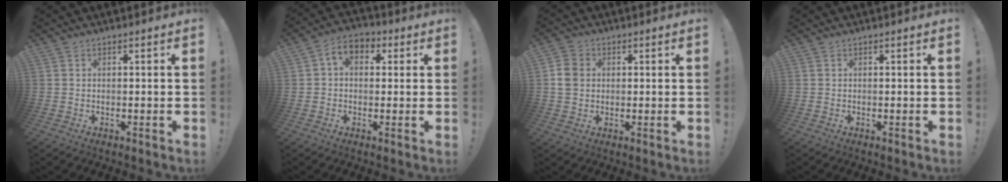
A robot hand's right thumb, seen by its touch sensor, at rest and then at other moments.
{"total": 6.8, "force": [1.5, 4.8, 4.5], "torque": [-0.075, 0.007, 0.032]}
{"total": 6.2, "force": [0.7, 5.2, 3.2], "torque": [-0.065, 0.009, 0.015]}
{"total": 0.0}